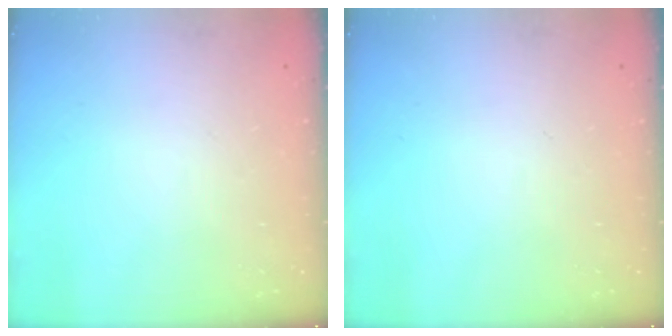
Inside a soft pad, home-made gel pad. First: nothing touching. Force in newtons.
{"total": 0.0}